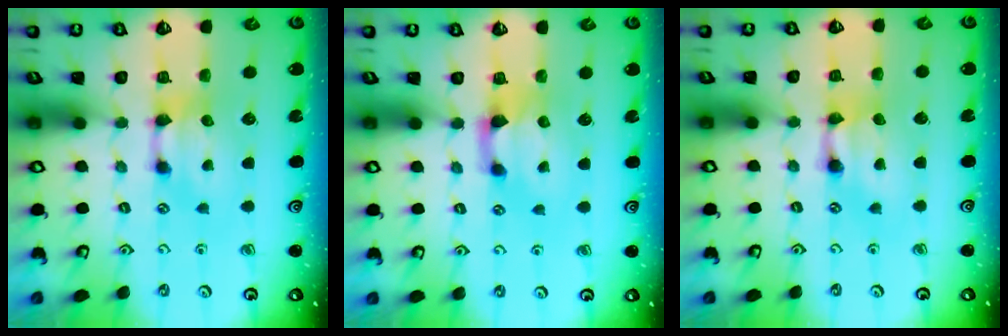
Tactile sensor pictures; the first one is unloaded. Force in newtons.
{"total": 1.2, "press": 0.2, "slide": 1.2}
{"total": 1.7, "press": 1.7, "slide": 0.0}